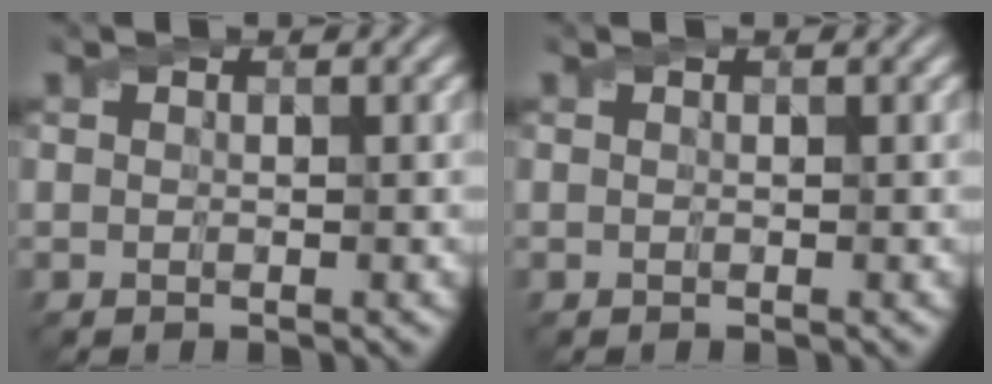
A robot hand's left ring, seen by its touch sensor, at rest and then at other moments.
{"total": 0.0}